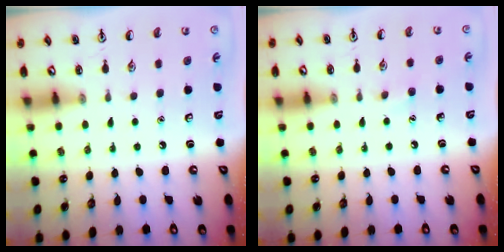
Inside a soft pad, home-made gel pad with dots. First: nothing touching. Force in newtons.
{"total": 3.6, "press": 3.5, "slide": 1.0}